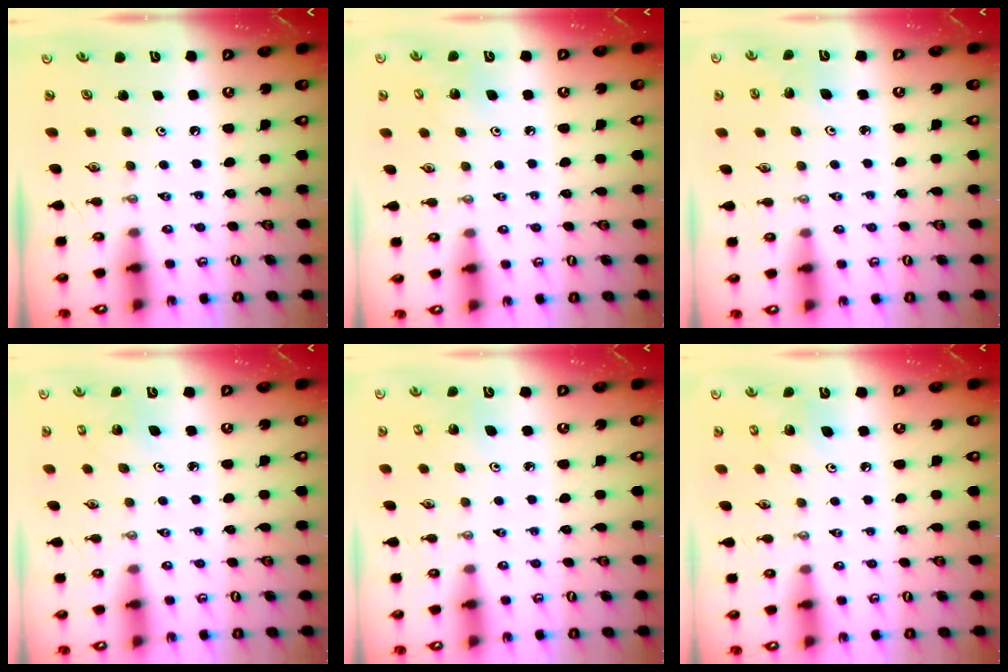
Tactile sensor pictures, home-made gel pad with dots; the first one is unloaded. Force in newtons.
{"total": 4.7, "press": 4.6, "slide": 0.4}
{"total": 2.6, "press": 2.5, "slide": 0.9}
{"total": 1.8, "press": 1.8, "slide": 0.1}
{"total": 3.7, "press": 3.6, "slide": 0.9}
{"total": 6.9, "press": 6.8, "slide": 1.4}